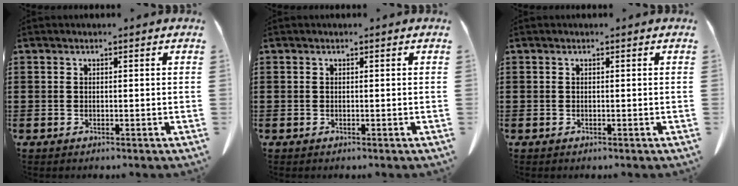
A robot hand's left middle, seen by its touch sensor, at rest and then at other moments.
{"total": 0.0}
{"total": 0.0}